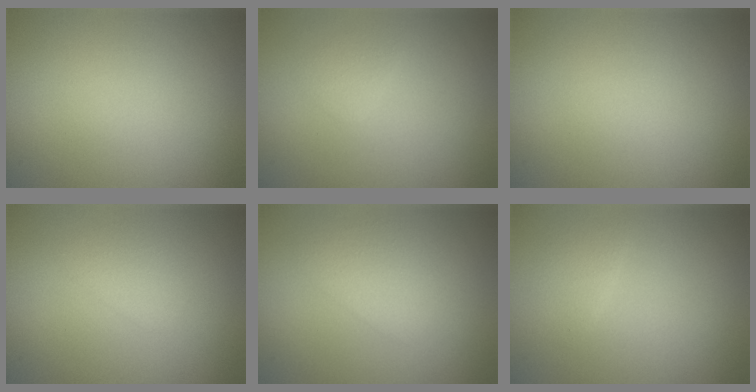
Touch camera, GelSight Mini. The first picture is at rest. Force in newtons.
{"total": 0.9, "press": 0.9, "slide": 0.0}
{"total": 0.0}
{"total": 1.5, "press": 1.5, "slide": 0.0}
{"total": 2.3, "press": 2.3, "slide": 0.1}
{"total": 1.2, "press": 1.2, "slide": 0.0}